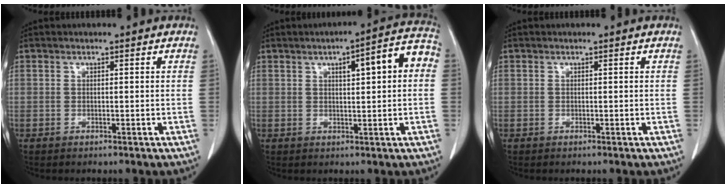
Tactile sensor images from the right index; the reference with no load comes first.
{"total": 8.2, "force": [1.6, 1.5, 7.9], "torque": [-0.105, 0.028, 0.019]}
{"total": 0.0}